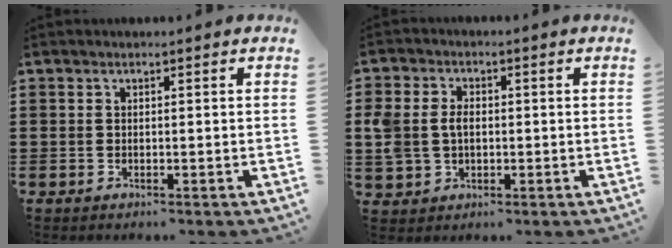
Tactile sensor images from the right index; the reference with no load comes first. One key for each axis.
{"total": 4.5, "fx": 0.1, "fy": 3.5, "fz": 2.8, "tx": -0.077, "ty": 0.008, "tz": -0.006}